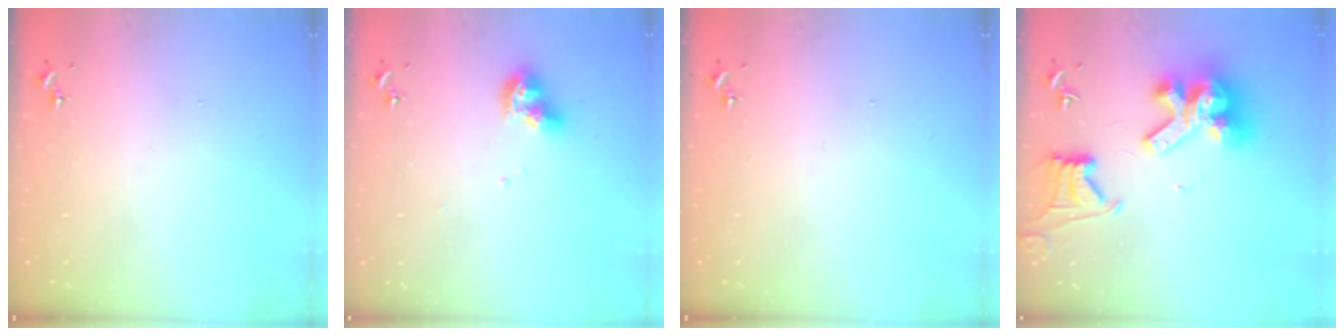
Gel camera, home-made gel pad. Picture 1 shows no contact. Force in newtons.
{"total": 9.0, "press": 8.9, "slide": 1.2}
{"total": 0.0}
{"total": 17.6, "press": 17.5, "slide": 2.1}